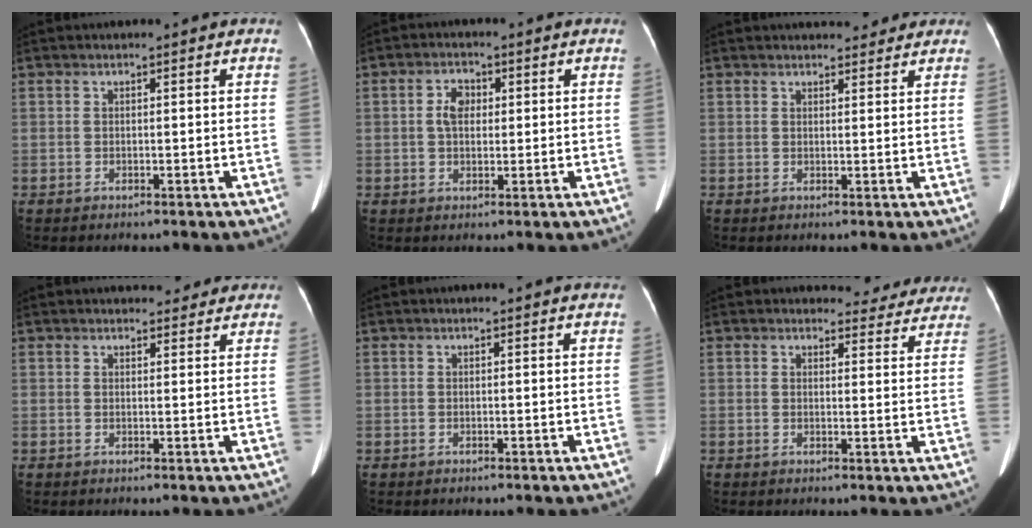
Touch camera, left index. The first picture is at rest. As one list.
[{"total": 3.5, "force": [0.6, 2.1, 2.7], "torque": [-0.054, 0.013, 0.010]}, {"total": 6.6, "force": [6.0, 1.9, 2.0], "torque": [-0.015, 0.010, 0.068]}, {"total": 6.7, "force": [6.1, 2.0, 2.0], "torque": [-0.010, 0.006, 0.066]}, {"total": 1.2, "force": [1.2, -0.1, 0.3], "torque": [-0.014, -0.002, 0.006]}, {"total": 8.8, "force": [8.4, 2.6, 0.3], "torque": [0.035, -0.015, 0.069]}]